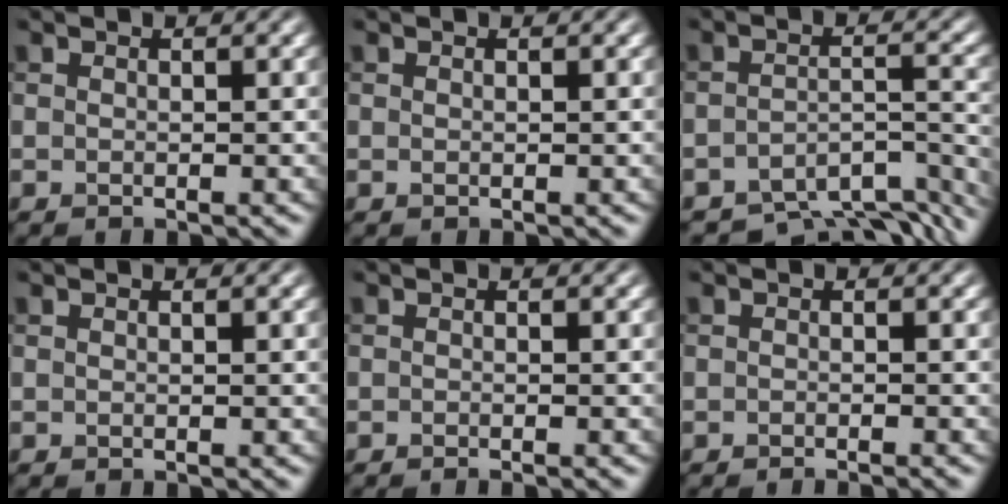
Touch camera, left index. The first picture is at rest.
{"total": 0.0}
{"total": 7.8, "force": [-6.8, 2.2, 3.1], "torque": [-0.040, -0.024, -0.097]}
{"total": 0.0}
{"total": 1.0, "force": [-0.7, 0.2, 0.6], "torque": [-0.001, -0.003, -0.015]}
{"total": 1.4, "force": [-1.1, 0.2, 0.8], "torque": [-0.001, 0.000, -0.020]}